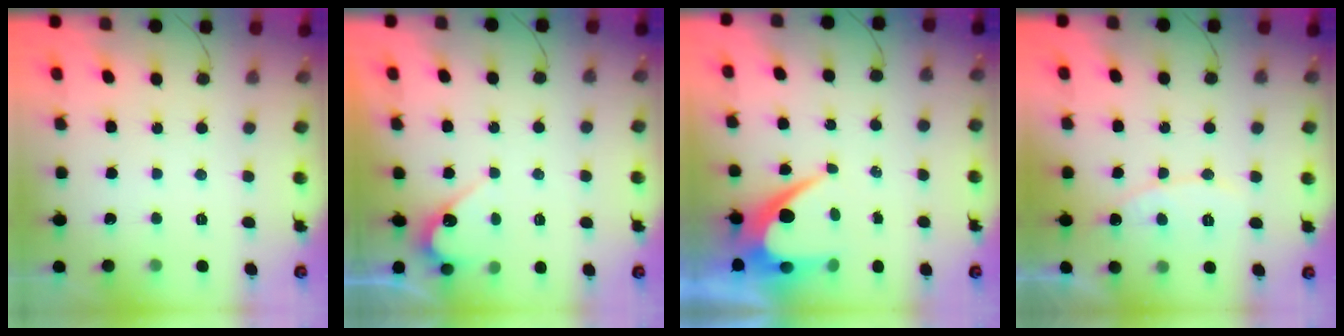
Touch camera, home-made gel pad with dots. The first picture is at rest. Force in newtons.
{"total": 5.0, "press": 5.0, "slide": 0.2}
{"total": 8.7, "press": 8.7, "slide": 0.5}
{"total": 7.3, "press": 7.3, "slide": 0.6}